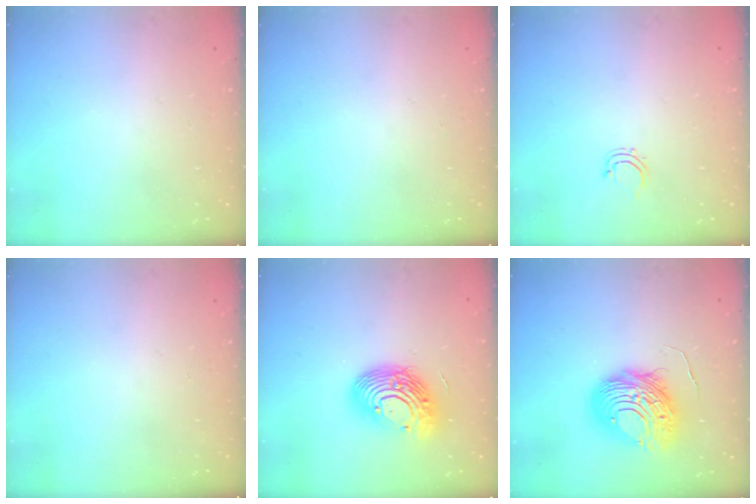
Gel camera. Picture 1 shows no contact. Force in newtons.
{"total": 0.0}
{"total": 2.8, "press": 2.8, "slide": 0.5}
{"total": 0.0}
{"total": 15.5, "press": 15.5, "slide": 1.4}
{"total": 12.2, "press": 12.1, "slide": 1.3}